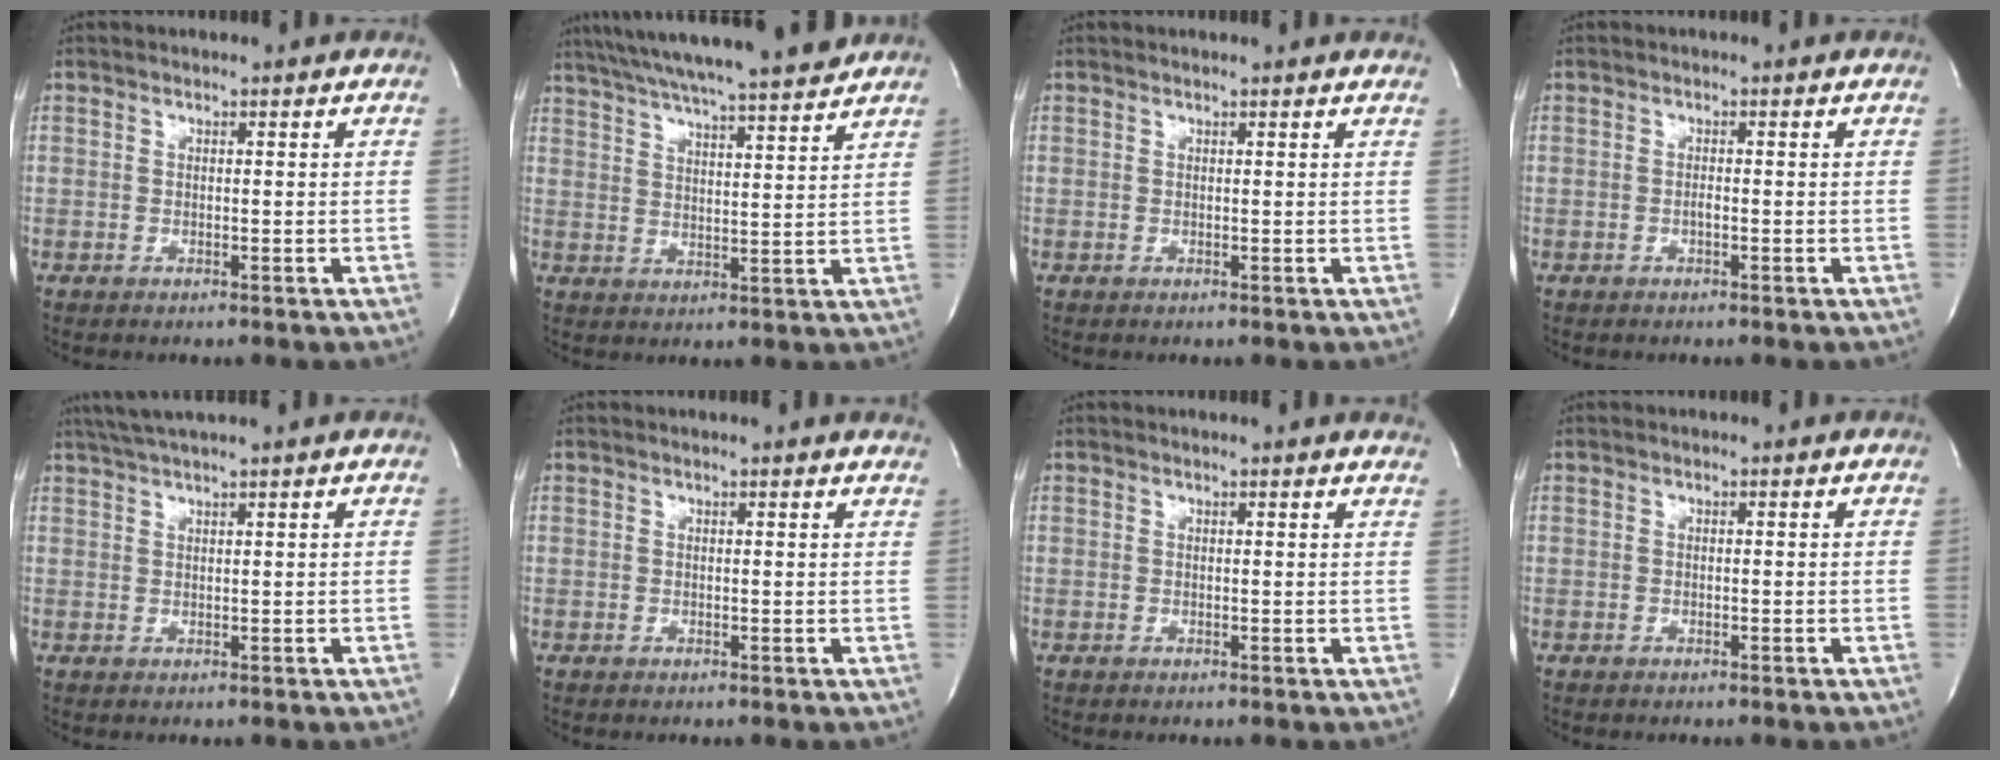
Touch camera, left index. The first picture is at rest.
{"total": 18.9, "force": [16.7, 0.4, 8.9], "torque": [-0.158, 0.008, 0.241]}
{"total": 2.0, "force": [1.9, 0.0, 0.7], "torque": [-0.016, 0.008, 0.013]}
{"total": 0.8, "force": [-0.6, 0.1, 0.5], "torque": [-0.009, -0.003, -0.011]}
{"total": 4.6, "force": [3.7, -1.0, 2.4], "torque": [-0.043, 0.018, 0.070]}
{"total": 4.6, "force": [4.4, 0.1, 1.3], "torque": [-0.017, 0.004, 0.028]}
{"total": 5.0, "force": [4.8, 0.2, 1.4], "torque": [-0.017, 0.001, 0.030]}
{"total": 0.0}